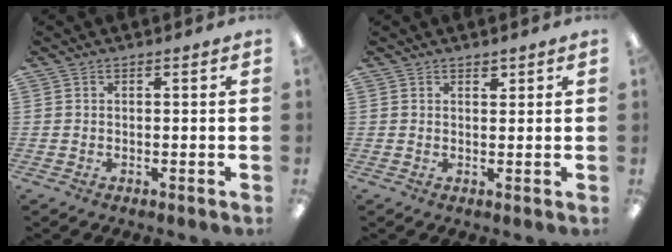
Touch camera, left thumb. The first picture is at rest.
{"total": 1.5, "force": [1.3, 0.8, 0.5], "torque": [-0.002, -0.004, 0.022]}